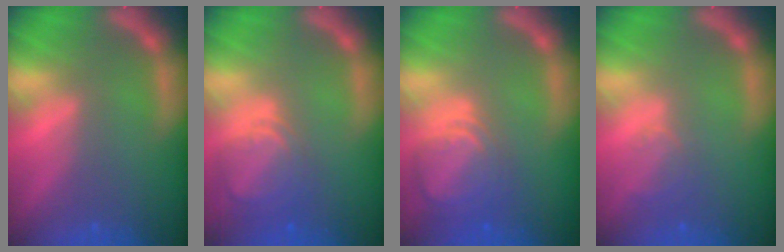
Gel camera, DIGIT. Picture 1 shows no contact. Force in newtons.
{"total": 5.0}
{"total": 6.1}
{"total": 2.0}